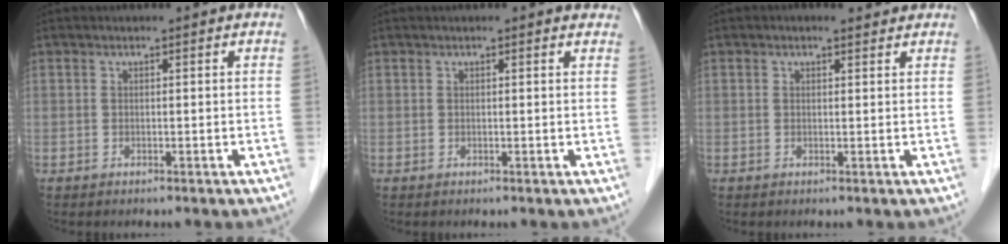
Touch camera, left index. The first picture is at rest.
{"total": 2.7, "force": [2.3, 0.5, 1.2], "torque": [-0.014, 0.016, 0.020]}
{"total": 1.8, "force": [1.3, 0.8, 0.9], "torque": [-0.020, 0.012, 0.016]}